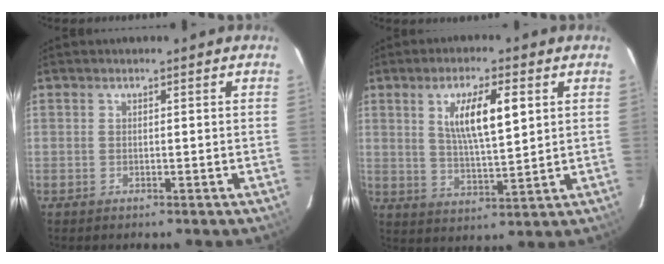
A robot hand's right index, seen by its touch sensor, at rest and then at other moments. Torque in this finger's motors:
{"motor_torque": [0.36, 0.12, 0.28, 0.08]}